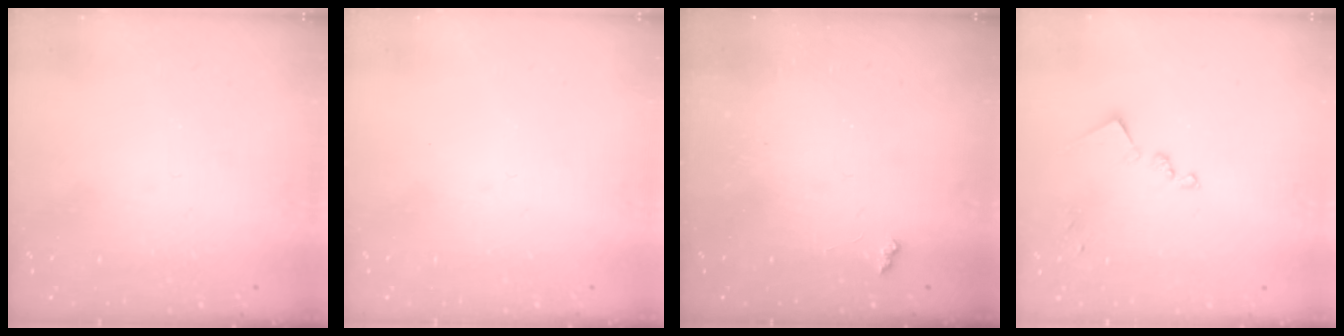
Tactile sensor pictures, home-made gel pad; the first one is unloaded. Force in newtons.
{"total": 0.0}
{"total": 2.1, "press": 2.1, "slide": 0.5}
{"total": 9.9, "press": 9.8, "slide": 0.7}